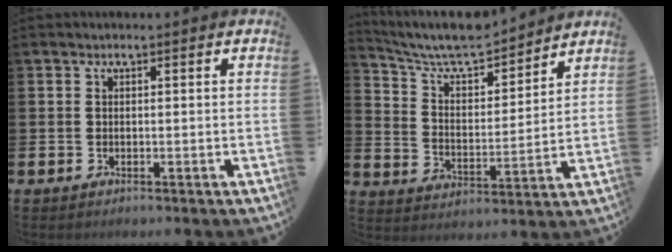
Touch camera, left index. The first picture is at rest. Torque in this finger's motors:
{"motor_torque": [0.94, -0.96, 0.43, 0.07]}